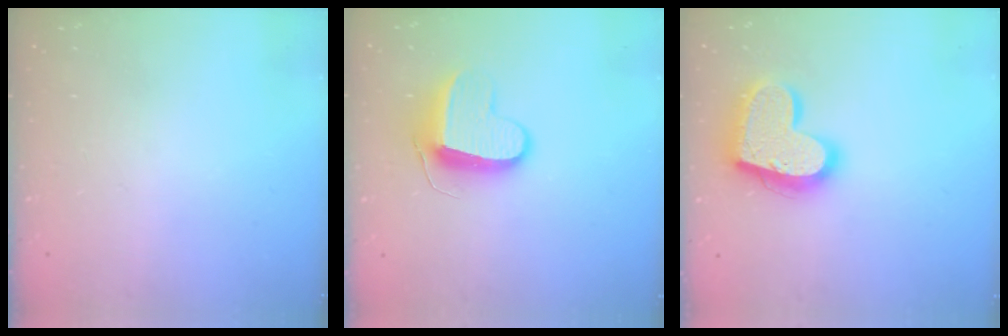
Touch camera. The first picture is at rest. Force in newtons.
{"total": 10.4, "press": 10.4, "slide": 0.5}
{"total": 19.0, "press": 18.9, "slide": 1.6}